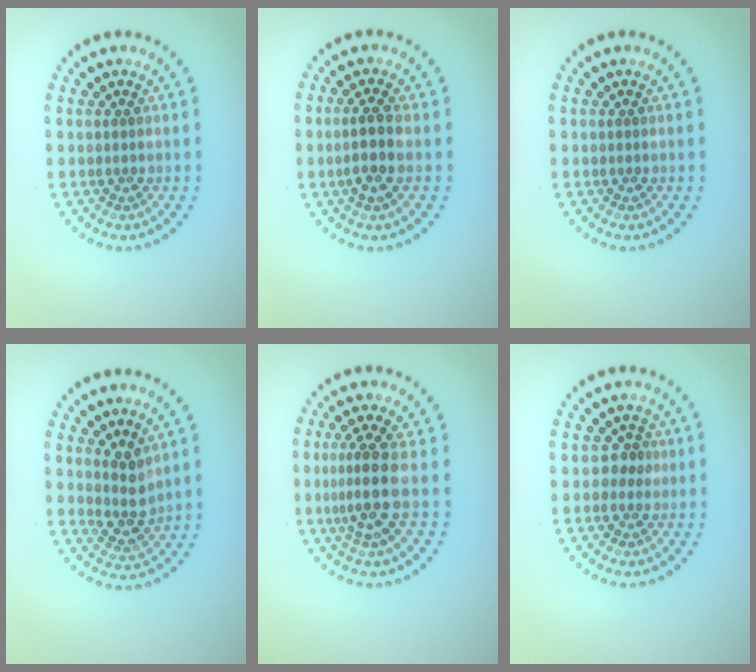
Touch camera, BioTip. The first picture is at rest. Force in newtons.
{"total": 2.6, "press": 2.3, "slide": 1.1}
{"total": 0.0}
{"total": 2.5, "press": 2.0, "slide": 1.5}
{"total": 3.2, "press": 2.6, "slide": 2.0}
{"total": 1.4, "press": 1.2, "slide": 0.7}